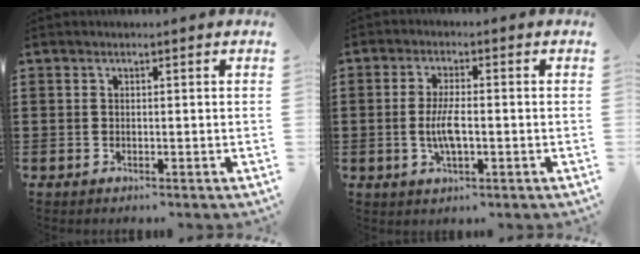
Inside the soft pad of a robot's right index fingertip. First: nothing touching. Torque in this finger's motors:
{"motor_torque": [0.99, 1.15, 0.15, 0.08]}